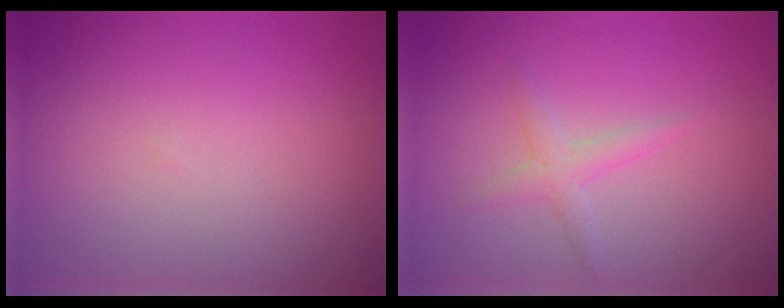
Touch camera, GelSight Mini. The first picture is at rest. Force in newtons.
{"total": 1.6, "press": 1.6, "slide": 0.1}